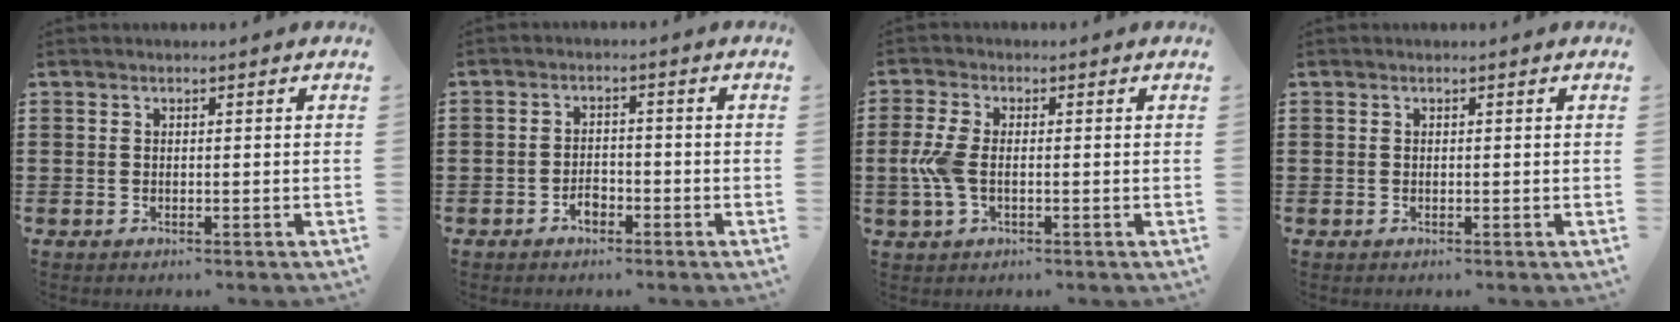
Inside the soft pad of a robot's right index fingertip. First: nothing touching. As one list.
[{"total": 2.3, "force": [-1.6, 1.1, 1.1], "torque": [-0.025, -0.001, -0.033]}, {"total": 4.8, "force": [-0.6, 2.3, 4.2], "torque": [-0.112, -0.009, -0.019]}, {"total": 0.0}]